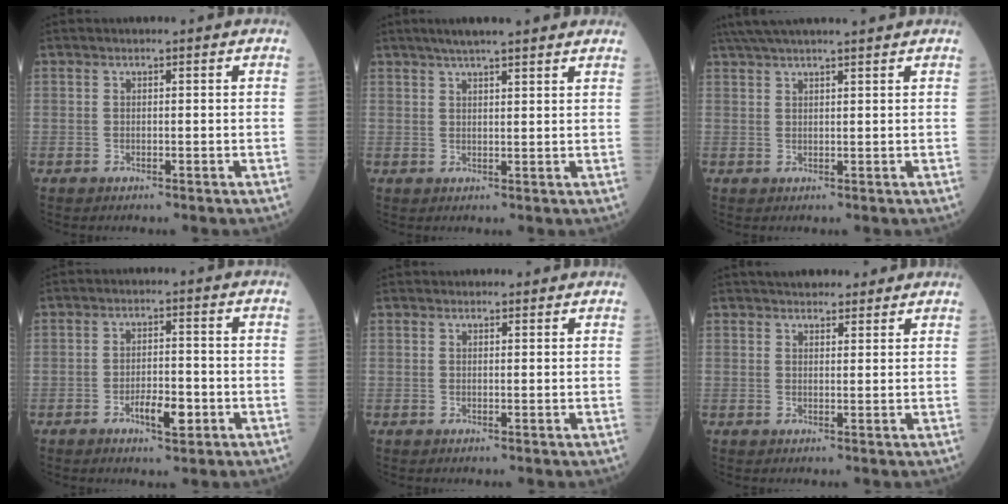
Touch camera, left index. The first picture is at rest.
{"total": 9.1, "force": [7.4, 0.9, 5.2], "torque": [-0.073, 0.033, 0.099]}
{"total": 10.3, "force": [9.0, 0.1, 5.1], "torque": [-0.086, 0.036, 0.130]}
{"total": 4.6, "force": [-2.0, 1.5, 3.8], "torque": [-0.067, 0.002, -0.030]}
{"total": 1.7, "force": [1.6, 0.5, 0.0], "torque": [-0.004, 0.013, 0.021]}
{"total": 8.0, "force": [6.9, 2.6, 3.0], "torque": [-0.036, 0.025, 0.097]}